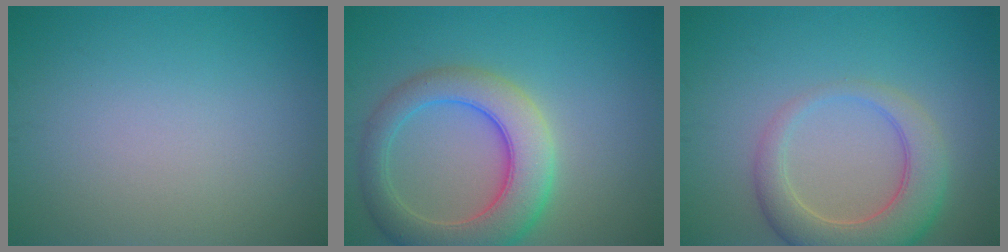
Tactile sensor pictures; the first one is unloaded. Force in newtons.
{"total": 7.2, "press": 7.2, "slide": 0.5}
{"total": 5.6, "press": 5.6, "slide": 0.8}